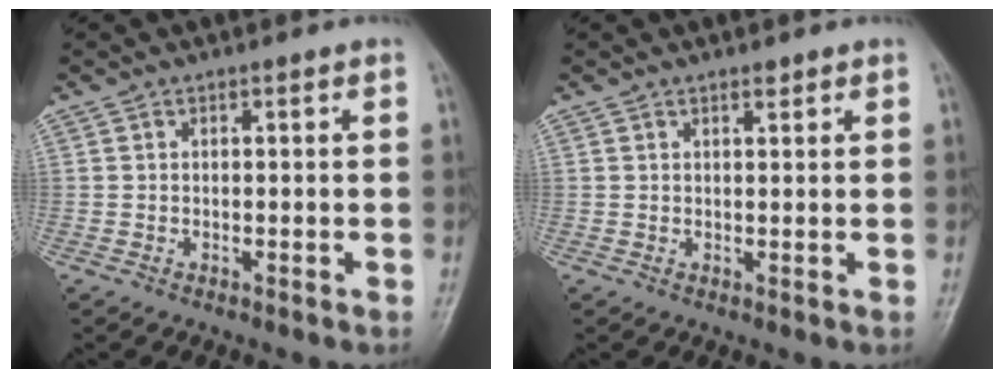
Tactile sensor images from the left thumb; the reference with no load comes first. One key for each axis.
{"total": 1.2, "fx": 0.9, "fy": 0.4, "fz": 0.6, "tx": -0.007, "ty": -0.006, "tz": 0.014}